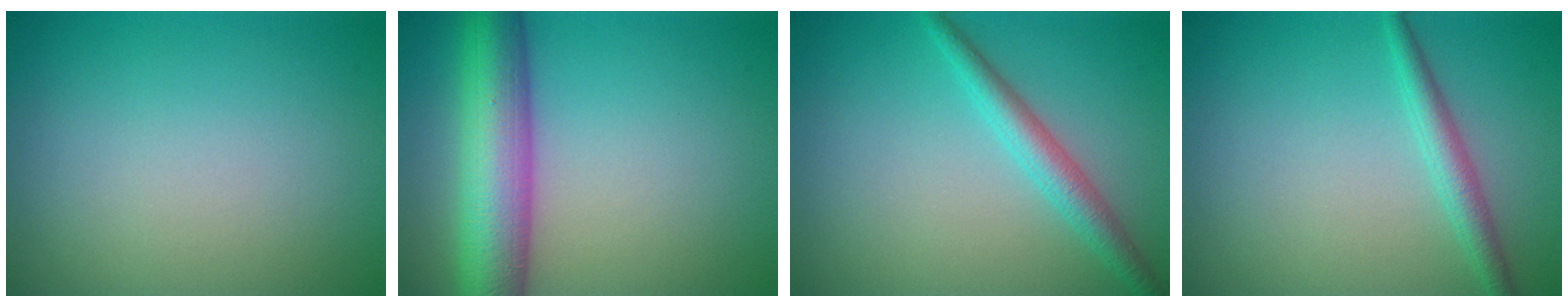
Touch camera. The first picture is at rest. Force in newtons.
{"total": 8.7, "press": 8.7, "slide": 0.4}
{"total": 2.7, "press": 2.7, "slide": 0.0}
{"total": 2.1, "press": 2.1, "slide": 0.1}